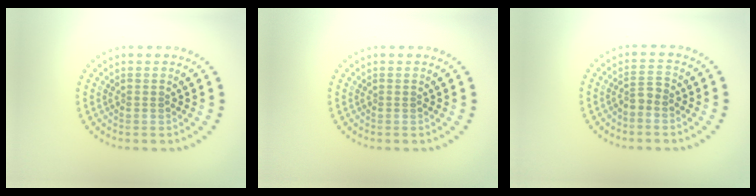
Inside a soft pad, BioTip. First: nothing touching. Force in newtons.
{"total": 0.0}
{"total": 1.5, "press": 1.4, "slide": 0.7}